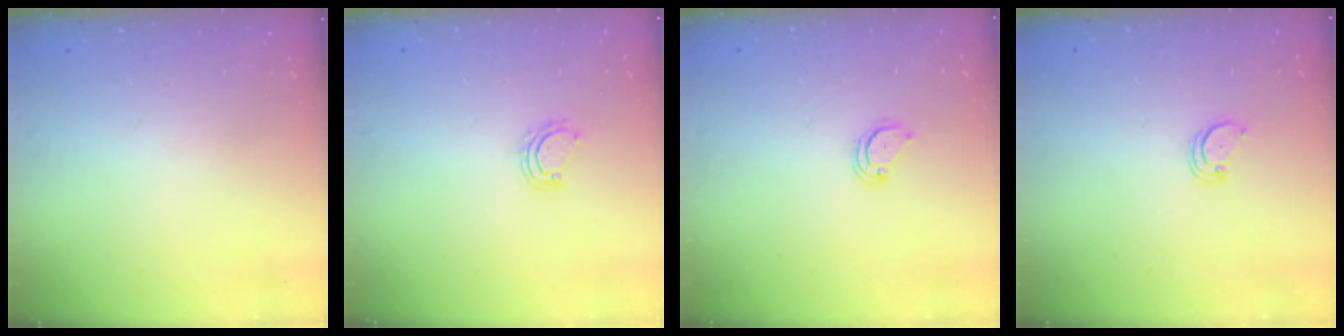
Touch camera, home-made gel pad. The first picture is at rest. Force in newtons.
{"total": 3.2, "press": 3.1, "slide": 0.2}
{"total": 2.6, "press": 2.6, "slide": 0.2}
{"total": 2.0, "press": 2.0, "slide": 0.2}